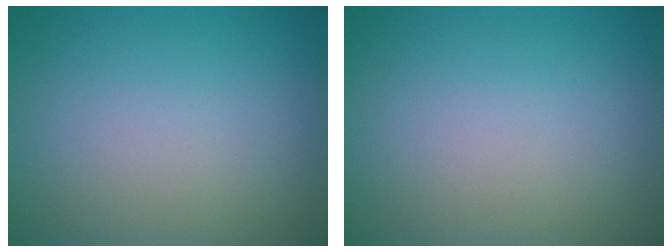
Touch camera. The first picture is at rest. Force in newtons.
{"total": 0.0}